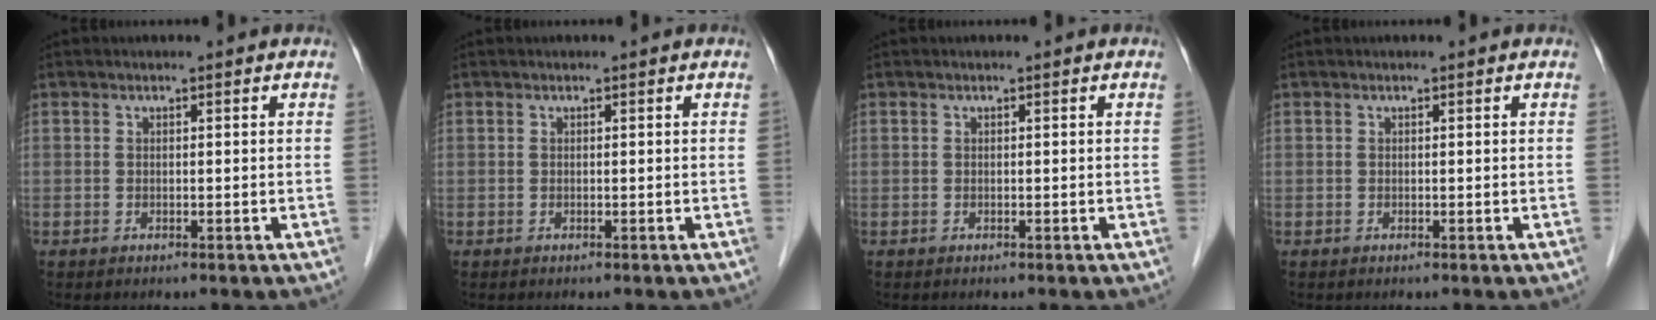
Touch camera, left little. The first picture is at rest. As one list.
[{"total": 0.0}, {"total": 0.0}, {"total": 0.0}]